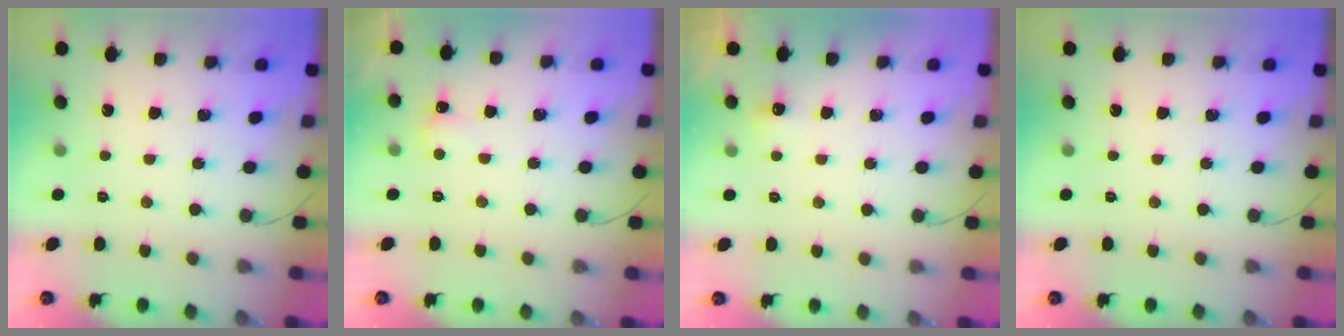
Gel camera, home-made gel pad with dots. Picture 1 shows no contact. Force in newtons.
{"total": 3.8, "press": 3.6, "slide": 1.4}
{"total": 4.8, "press": 4.7, "slide": 1.1}
{"total": 0.0}